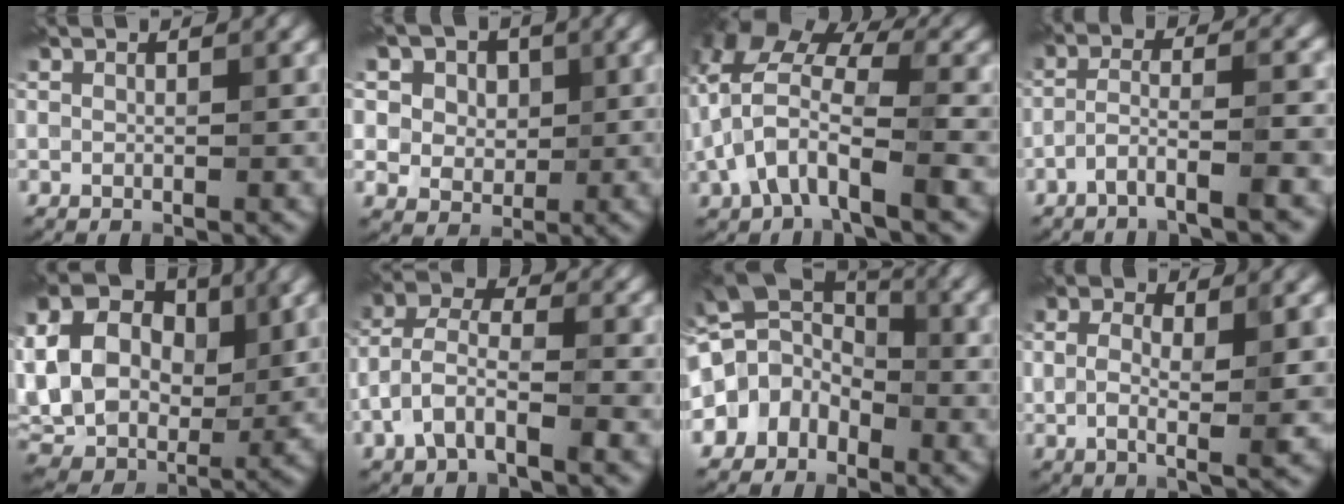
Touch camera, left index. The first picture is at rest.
{"total": 9.1, "force": [4.0, 7.0, 4.2], "torque": [-0.077, 0.018, 0.041]}
{"total": 8.5, "force": [-0.6, 4.3, 7.3], "torque": [-0.142, 0.015, -0.023]}
{"total": 4.5, "force": [-2.9, 0.3, 3.4], "torque": [-0.064, 0.009, -0.062]}
{"total": 11.9, "force": [2.0, 8.4, 8.1], "torque": [-0.172, 0.012, 0.035]}
{"total": 5.6, "force": [-2.1, 2.8, 4.4], "torque": [-0.090, 0.011, -0.046]}
{"total": 5.7, "force": [-1.1, 4.4, 3.5], "torque": [-0.054, 0.014, -0.043]}
{"total": 5.6, "force": [0.4, 2.3, 5.1], "torque": [-0.090, -0.001, 0.003]}